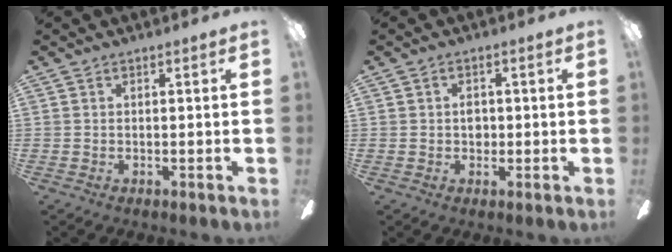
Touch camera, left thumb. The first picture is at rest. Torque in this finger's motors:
{"motor_torque": [0.19, 0.24, 0.68, 0.04, 0.02]}